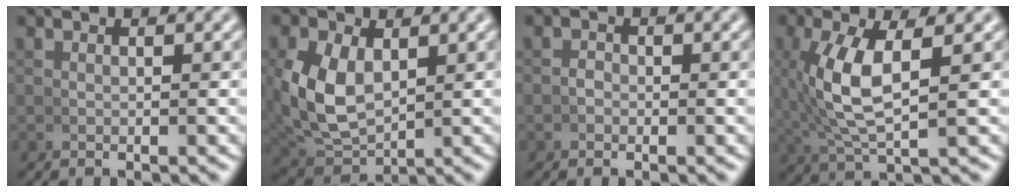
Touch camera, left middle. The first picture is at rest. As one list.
[{"total": 6.9, "force": [0.7, 4.9, 4.7], "torque": [-0.117, -0.022, 0.034]}, {"total": 0.5, "force": [-0.4, 0.4, 0.1], "torque": [-0.004, -0.004, -0.007]}, {"total": 5.3, "force": [0.9, 1.7, 5.0], "torque": [-0.112, 0.001, 0.026]}]